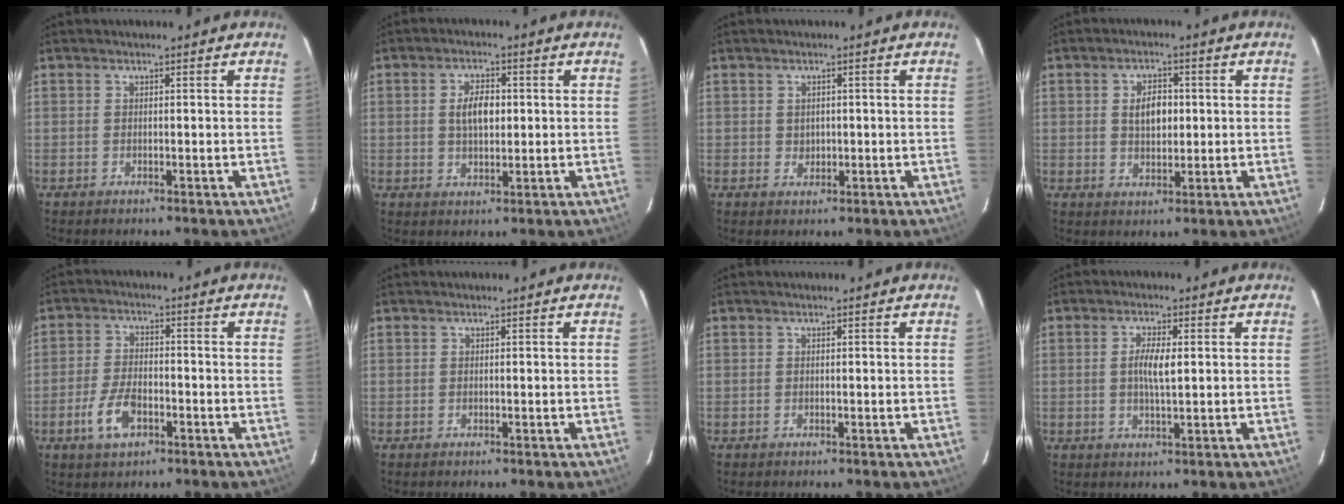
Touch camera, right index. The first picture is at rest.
{"total": 5.4, "force": [0.6, 2.8, 4.5], "torque": [-0.082, 0.006, 0.013]}
{"total": 1.8, "force": [0.2, 1.7, 0.6], "torque": [-0.005, 0.002, 0.006]}
{"total": 5.2, "force": [0.6, 3.2, 4.1], "torque": [-0.070, 0.007, 0.015]}
{"total": 7.3, "force": [-3.4, 3.8, 5.3], "torque": [-0.121, -0.001, -0.059]}
{"total": 0.0}
{"total": 0.0}
{"total": 4.2, "force": [0.4, 1.1, 4.1], "torque": [-0.075, 0.000, 0.007]}